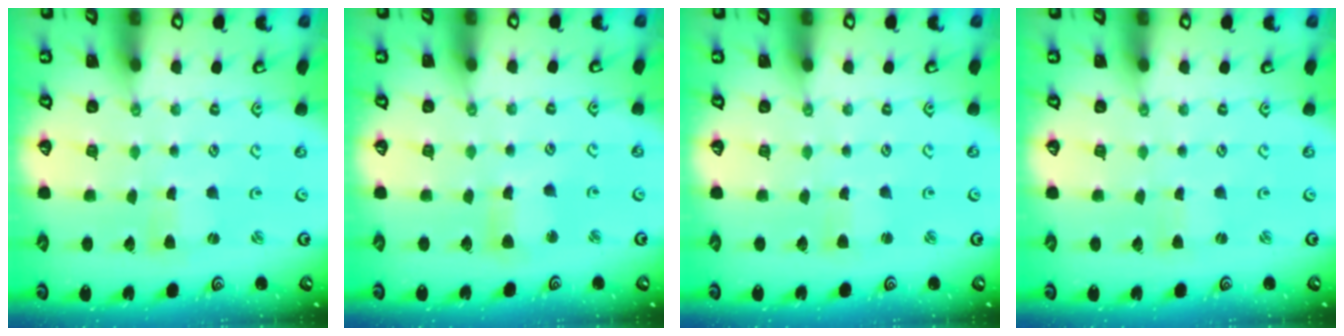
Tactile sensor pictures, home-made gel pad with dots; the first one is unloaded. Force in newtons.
{"total": 5.3, "press": 5.3, "slide": 0.8}
{"total": 1.7, "press": 1.7, "slide": 0.2}
{"total": 0.9, "press": 0.9, "slide": 0.2}